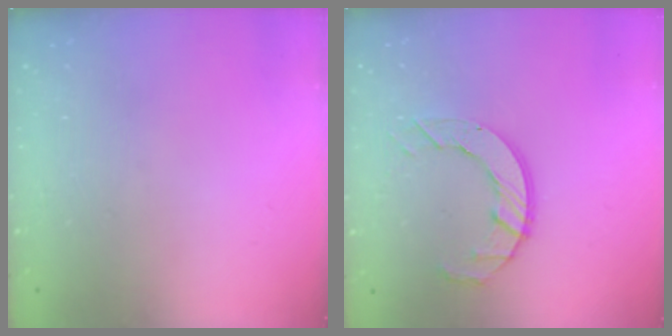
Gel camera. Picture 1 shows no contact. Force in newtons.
{"total": 7.4, "press": 7.4, "slide": 0.5}